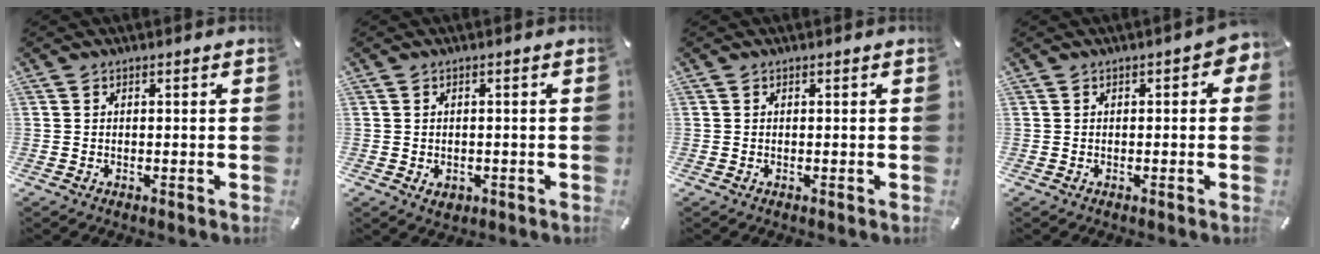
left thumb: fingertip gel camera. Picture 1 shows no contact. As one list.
[{"total": 2.0, "force": [-0.7, 1.7, 0.8], "torque": [-0.014, 0.004, -0.014]}, {"total": 0.0}, {"total": 2.5, "force": [-0.1, 1.2, 2.2], "torque": [-0.025, 0.000, -0.006]}]